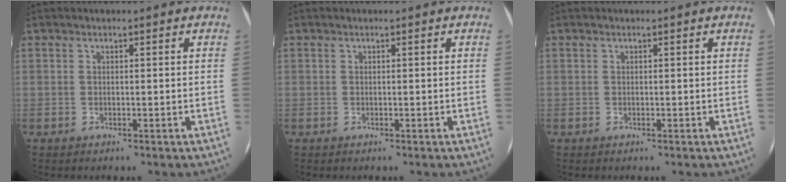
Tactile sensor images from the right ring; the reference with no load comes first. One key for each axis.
{"total": 0.0}
{"total": 0.0}